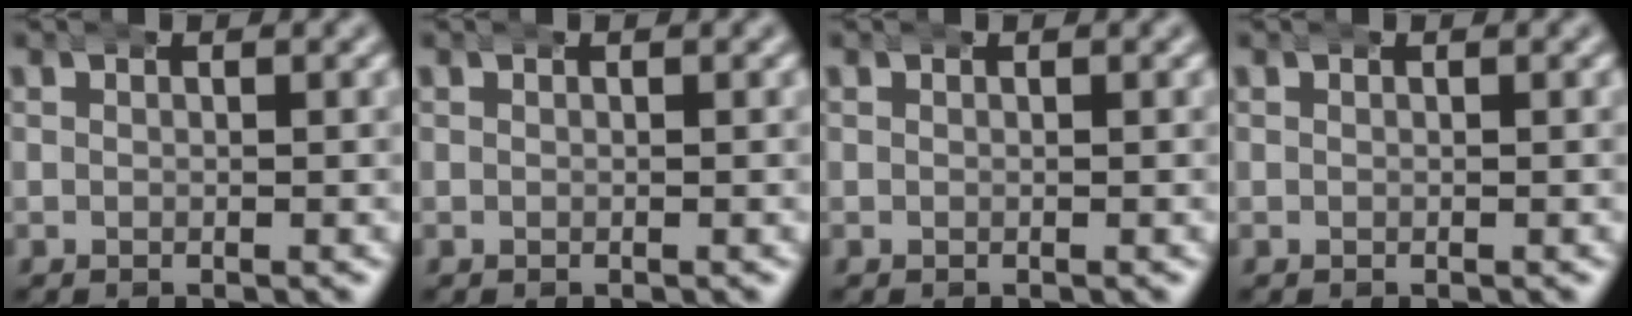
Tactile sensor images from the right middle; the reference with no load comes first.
{"total": 0.0}
{"total": 0.0}
{"total": 0.0}